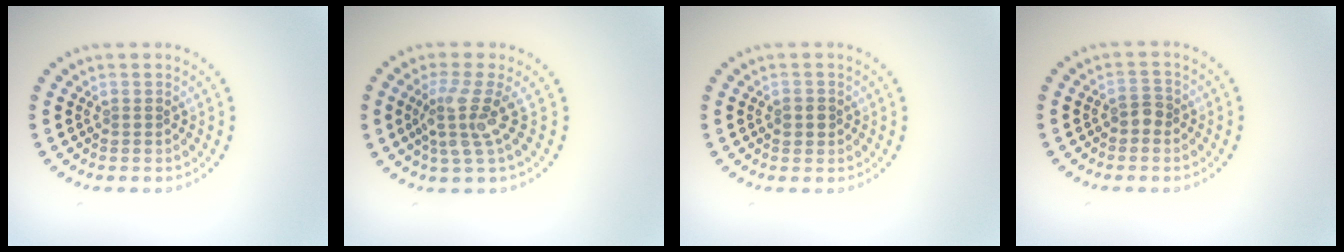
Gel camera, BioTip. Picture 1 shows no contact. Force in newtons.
{"total": 3.6, "press": 2.6, "slide": 2.4}
{"total": 1.4, "press": 1.3, "slide": 0.4}
{"total": 1.5, "press": 1.3, "slide": 0.6}